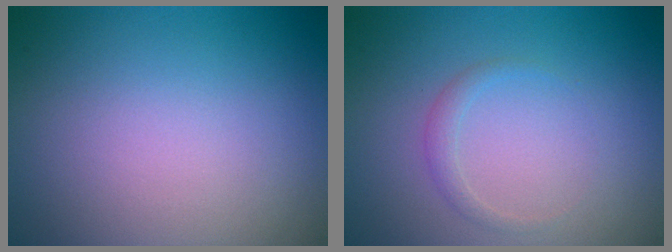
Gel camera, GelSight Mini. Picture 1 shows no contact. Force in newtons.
{"total": 1.0, "press": 1.0, "slide": 0.1}